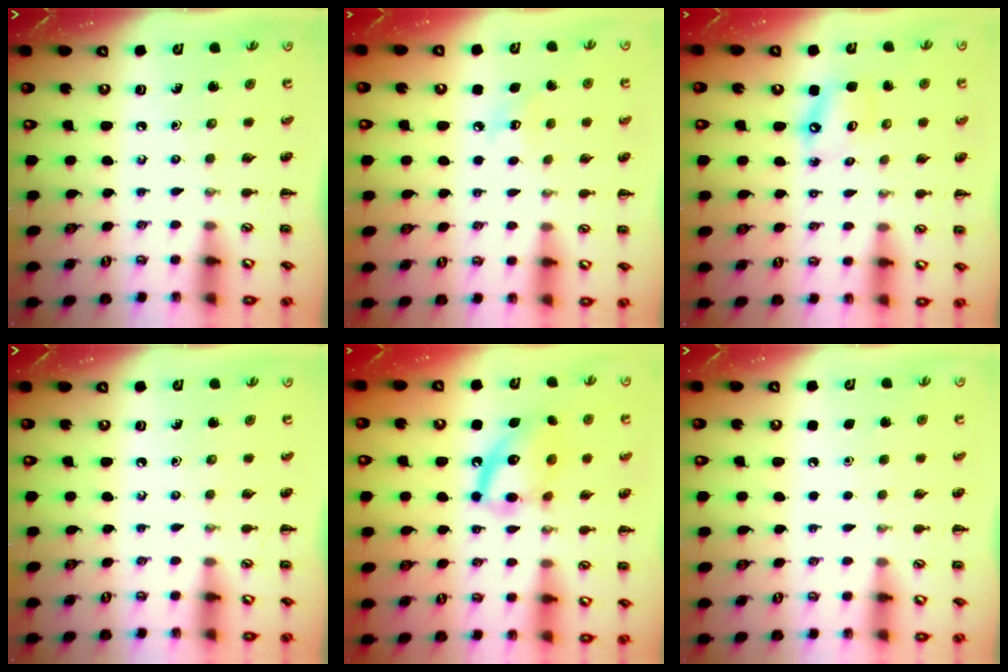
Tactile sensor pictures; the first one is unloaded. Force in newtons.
{"total": 6.4, "press": 6.1, "slide": 1.8}
{"total": 6.6, "press": 6.5, "slide": 1.2}
{"total": 0.0}
{"total": 12.9, "press": 12.8, "slide": 1.5}
{"total": 1.8, "press": 1.8, "slide": 0.1}